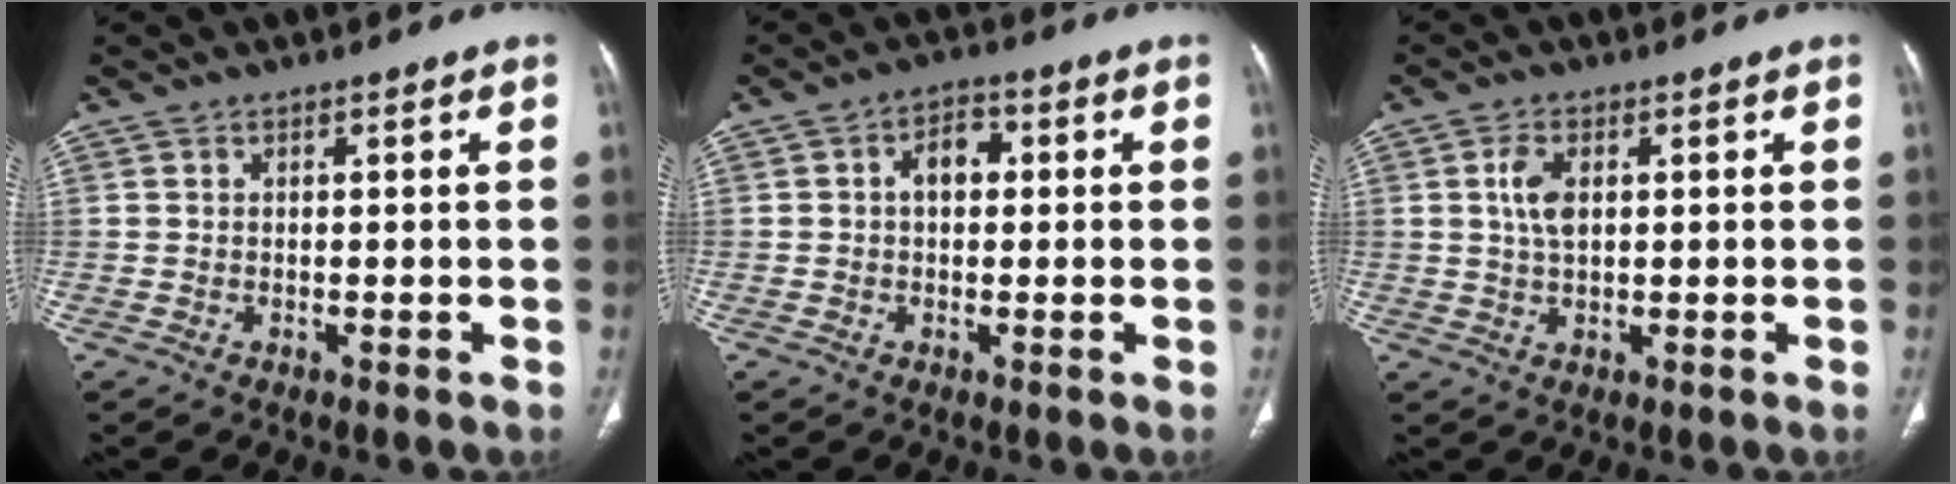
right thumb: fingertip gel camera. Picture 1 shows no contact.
{"total": 4.8, "force": [0.6, 3.2, 3.5], "torque": [-0.044, 0.014, 0.003]}
{"total": 4.4, "force": [1.0, 2.3, 3.6], "torque": [-0.076, -0.002, 0.020]}